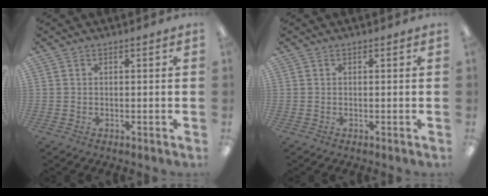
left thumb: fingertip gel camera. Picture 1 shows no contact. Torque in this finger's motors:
{"motor_torque": [0.00, 0.02, -0.07, -0.06, 0.00]}